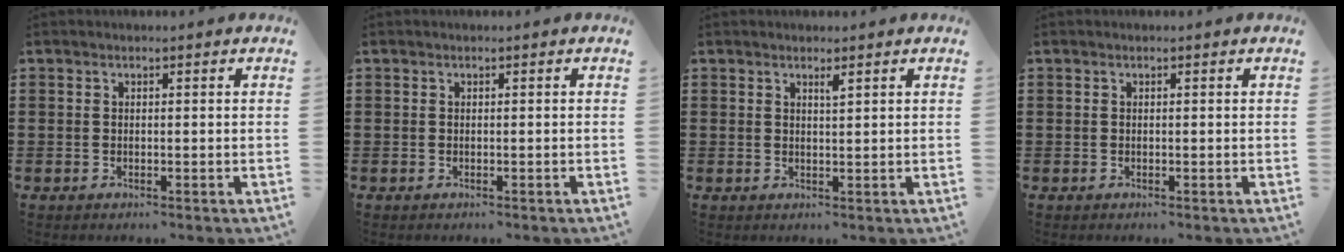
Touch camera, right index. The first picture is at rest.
{"total": 0.0}
{"total": 1.2, "force": [1.0, 0.1, 0.7], "torque": [-0.007, -0.005, 0.016]}
{"total": 0.0}